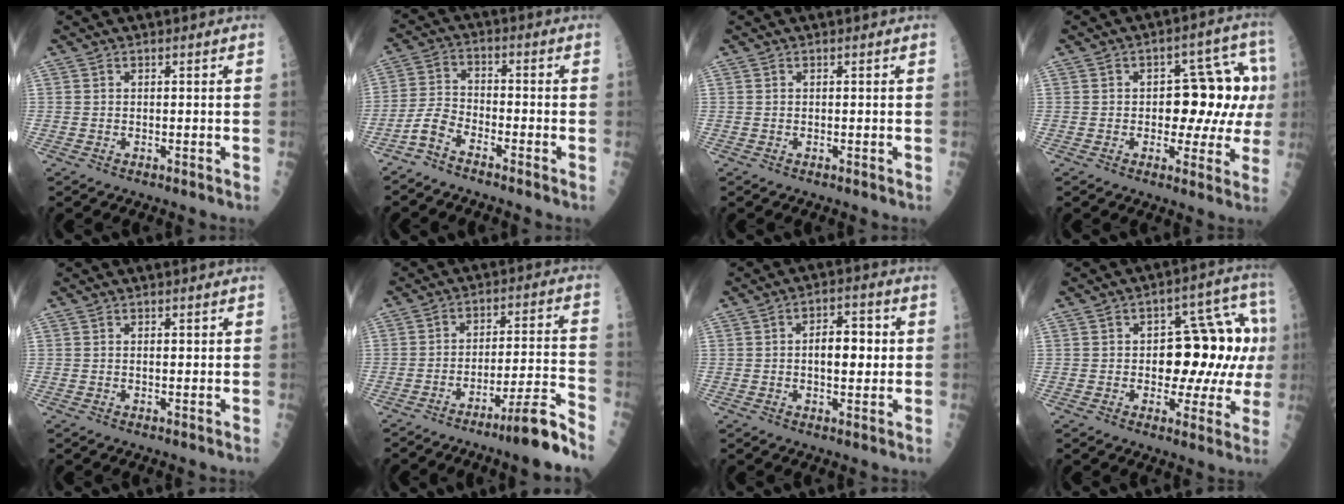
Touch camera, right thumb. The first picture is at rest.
{"total": 4.8, "force": [-3.7, 1.3, 2.8], "torque": [-0.069, 0.026, -0.081]}
{"total": 0.0}
{"total": 12.8, "force": [0.6, 7.1, 10.6], "torque": [-0.082, 0.035, 0.006]}
{"total": 0.7, "force": [0.2, 0.3, 0.6], "torque": [-0.006, 0.000, 0.003]}
{"total": 9.9, "force": [-7.2, 0.2, 6.7], "torque": [-0.100, 0.058, -0.115]}
{"total": 7.4, "force": [0.5, 3.8, 6.4], "torque": [-0.073, 0.009, 0.003]}
{"total": 15.8, "force": [0.7, 8.5, 13.3], "torque": [-0.125, 0.038, 0.012]}